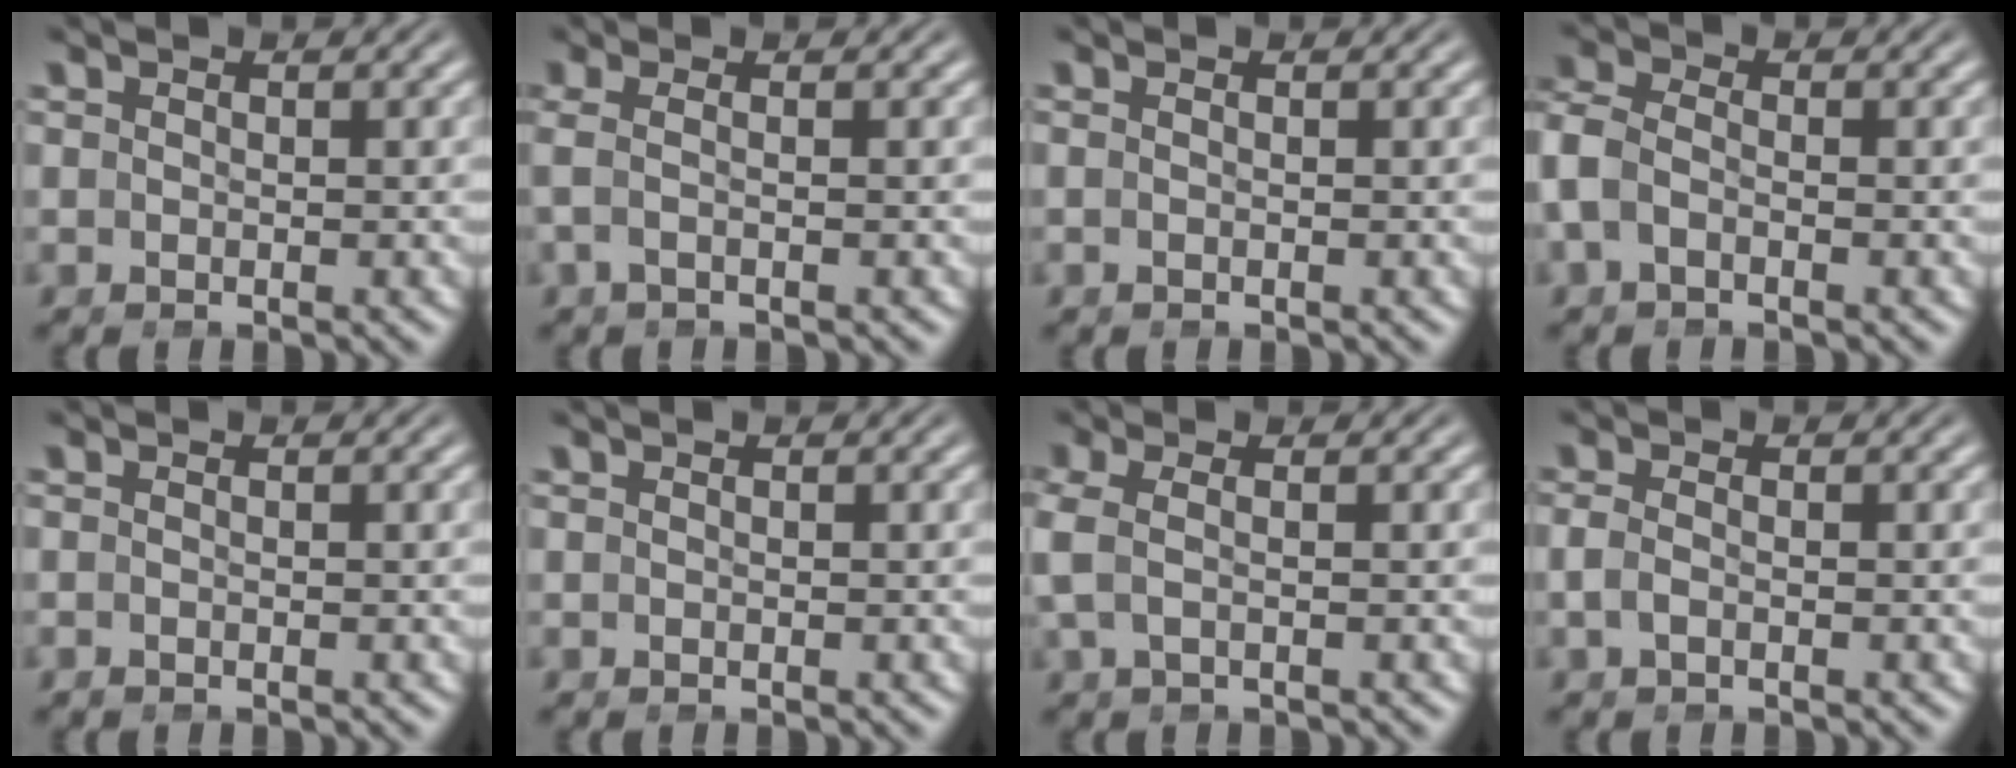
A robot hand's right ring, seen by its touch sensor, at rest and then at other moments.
{"total": 2.1, "force": [-0.9, 0.1, 1.9], "torque": [-0.041, 0.006, -0.014]}
{"total": 0.6, "force": [-0.3, -0.2, 0.4], "torque": [-0.007, 0.002, -0.007]}
{"total": 3.3, "force": [-1.4, 2.3, 1.8], "torque": [-0.058, 0.001, -0.030]}
{"total": 0.6, "force": [-0.5, 0.0, 0.3], "torque": [-0.003, -0.001, -0.011]}
{"total": 0.0}
{"total": 1.7, "force": [-0.2, 0.2, 1.7], "torque": [-0.046, 0.003, 0.000]}
{"total": 1.2, "force": [-0.9, 0.1, 0.8], "torque": [-0.024, -0.003, -0.014]}